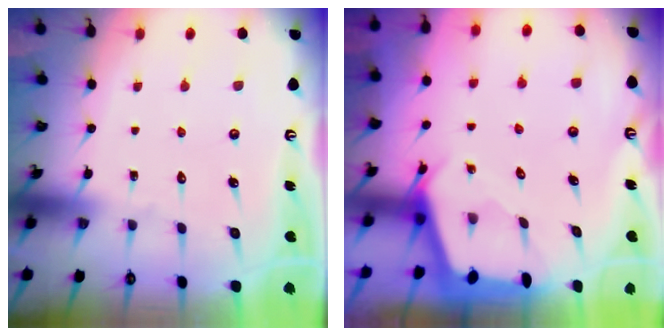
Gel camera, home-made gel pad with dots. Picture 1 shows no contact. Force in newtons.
{"total": 2.4, "press": 2.4, "slide": 0.3}